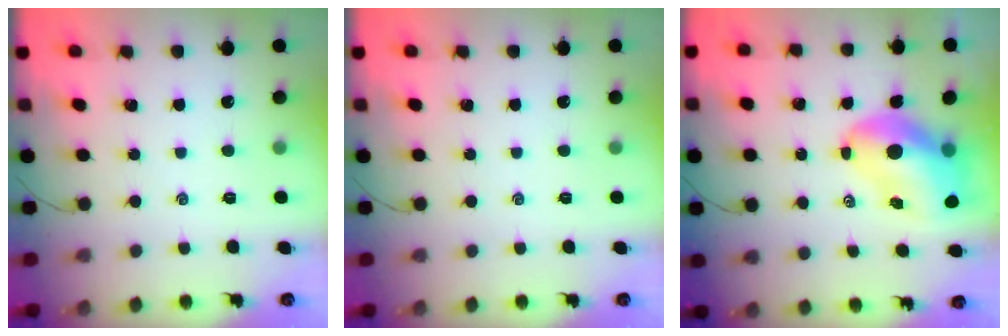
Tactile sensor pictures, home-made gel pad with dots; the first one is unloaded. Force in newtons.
{"total": 0.0}
{"total": 10.2, "press": 9.8, "slide": 2.9}